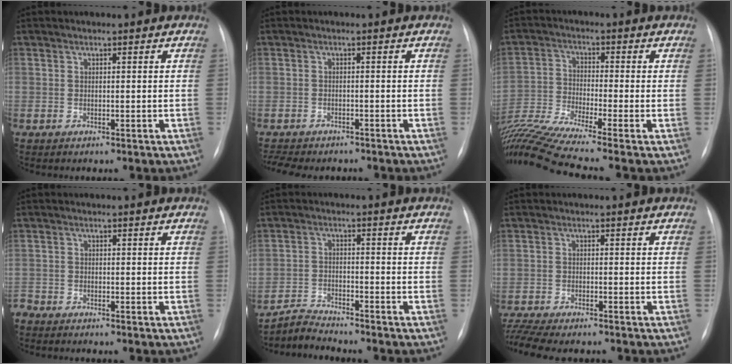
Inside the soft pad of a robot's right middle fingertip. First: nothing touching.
{"total": 8.6, "force": [-7.4, 3.0, 3.4], "torque": [-0.058, 0.000, -0.099]}
{"total": 13.4, "force": [-11.1, -2.0, 7.1], "torque": [-0.145, -0.010, -0.203]}
{"total": 1.5, "force": [-1.5, 0.3, -0.1], "torque": [0.005, -0.003, -0.027]}
{"total": 3.6, "force": [-3.5, -0.4, -0.6], "torque": [0.009, -0.018, -0.067]}
{"total": 8.9, "force": [-7.7, 1.7, 4.0], "torque": [-0.070, -0.002, -0.121]}